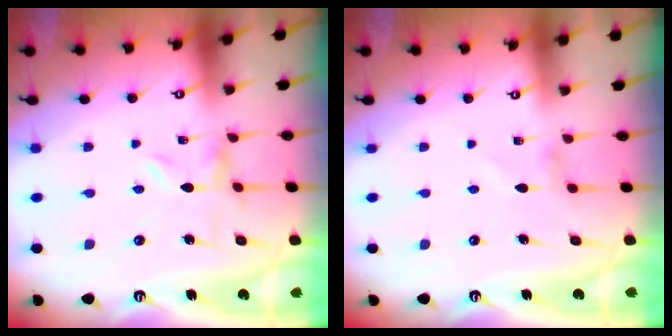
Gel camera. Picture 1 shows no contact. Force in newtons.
{"total": 0.0}